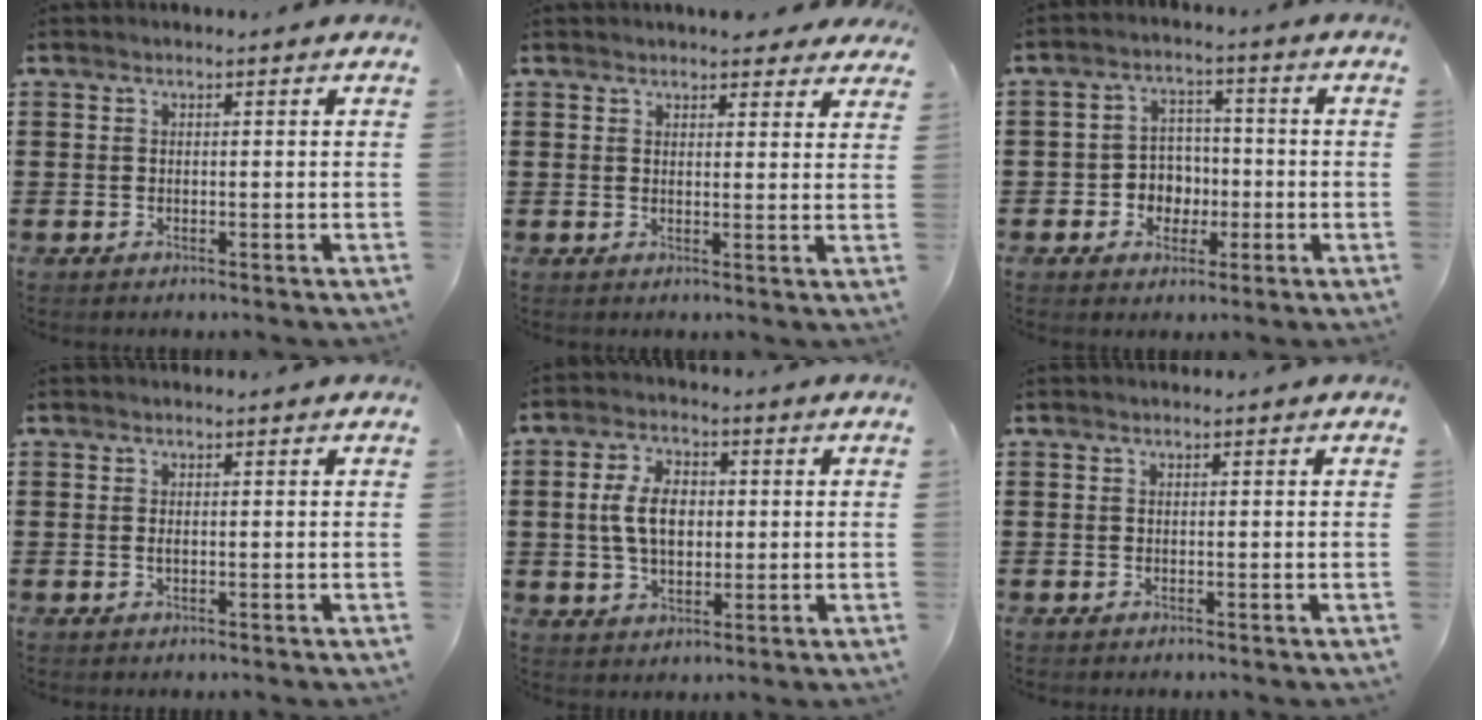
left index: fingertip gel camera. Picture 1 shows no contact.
{"total": 3.2, "force": [2.9, 1.0, 0.8], "torque": [-0.015, -0.003, 0.053]}
{"total": 4.8, "force": [-1.5, 4.3, 1.3], "torque": [-0.038, 0.013, -0.030]}
{"total": 0.6, "force": [0.0, 0.2, 0.5], "torque": [-0.012, -0.002, 0.000]}
{"total": 7.1, "force": [0.5, 4.2, 5.6], "torque": [-0.126, 0.006, -0.001]}
{"total": 0.0}